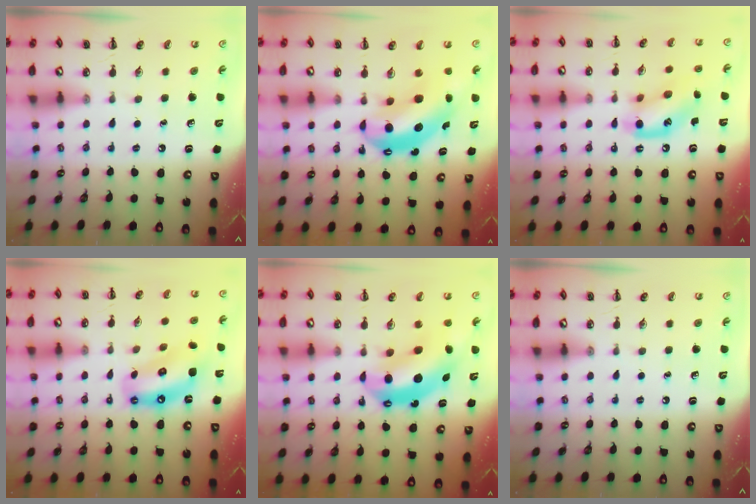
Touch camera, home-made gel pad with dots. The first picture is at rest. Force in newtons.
{"total": 9.7, "press": 9.4, "slide": 2.4}
{"total": 13.0, "press": 12.9, "slide": 1.0}
{"total": 12.0, "press": 11.7, "slide": 2.6}
{"total": 11.9, "press": 11.5, "slide": 3.1}
{"total": 0.0}